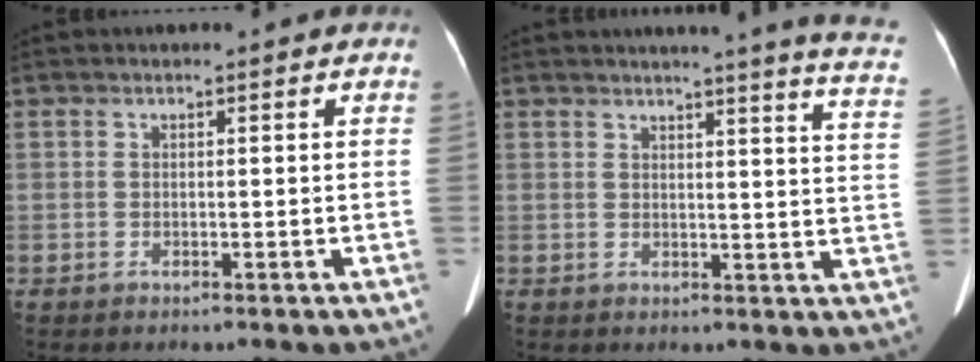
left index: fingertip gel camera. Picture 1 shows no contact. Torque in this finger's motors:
{"motor_torque": [0.85, -1.29, 0.24, 0.06]}